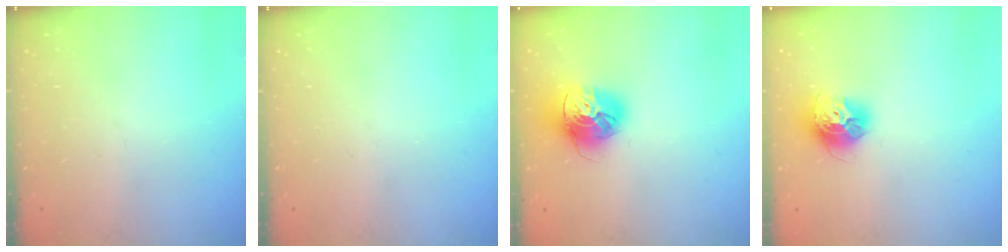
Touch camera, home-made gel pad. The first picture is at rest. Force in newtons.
{"total": 0.0}
{"total": 16.2, "press": 16.1, "slide": 1.8}
{"total": 12.8, "press": 12.8, "slide": 1.1}